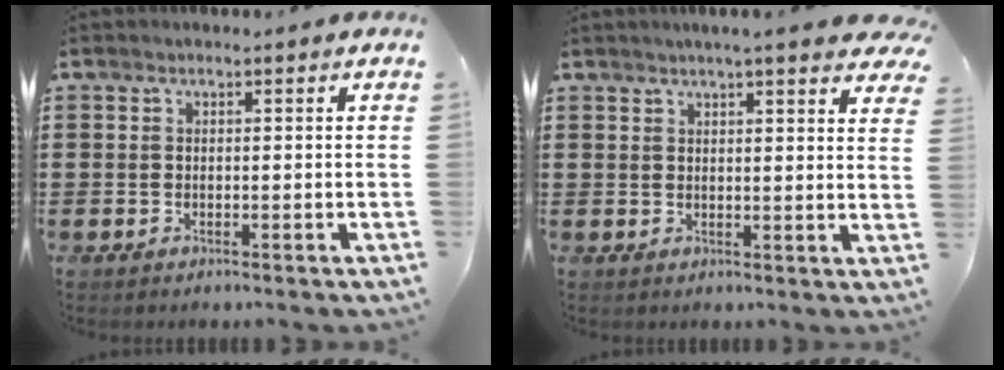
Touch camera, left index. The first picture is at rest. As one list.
[{"total": 4.2, "force": [3.6, -0.2, 2.1], "torque": [-0.045, -0.008, 0.063]}]